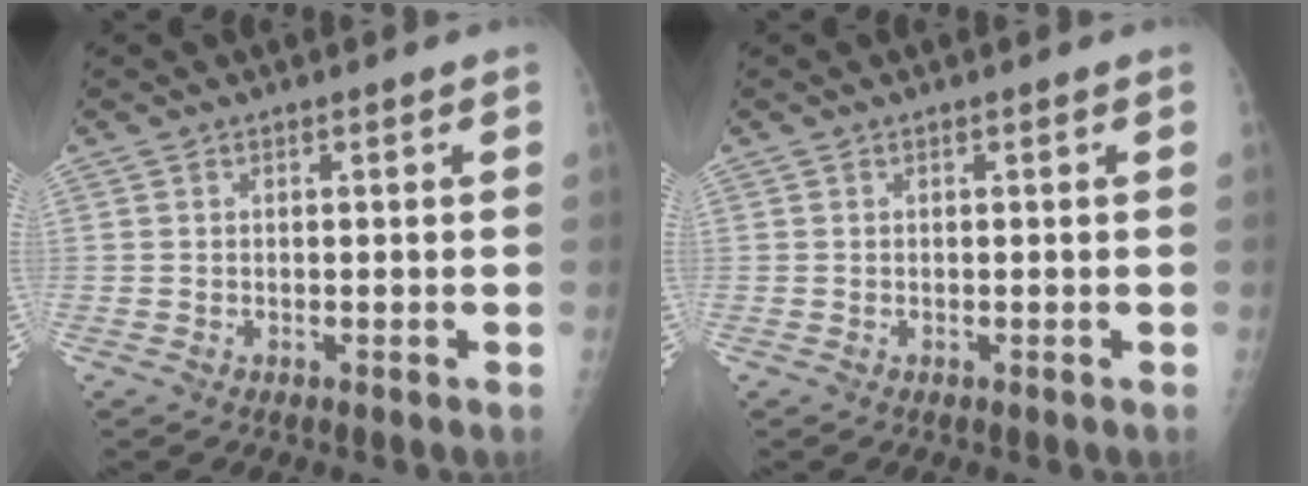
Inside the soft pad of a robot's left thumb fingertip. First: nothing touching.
{"total": 0.0}